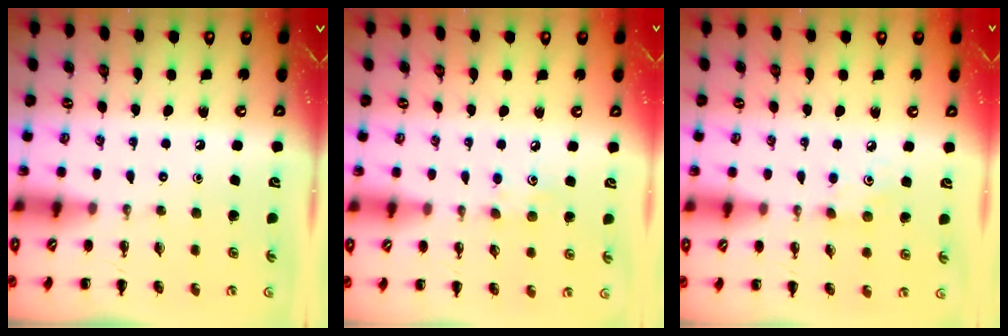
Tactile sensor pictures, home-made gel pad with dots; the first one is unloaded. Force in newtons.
{"total": 5.8, "press": 5.5, "slide": 1.6}
{"total": 3.8, "press": 3.7, "slide": 0.9}